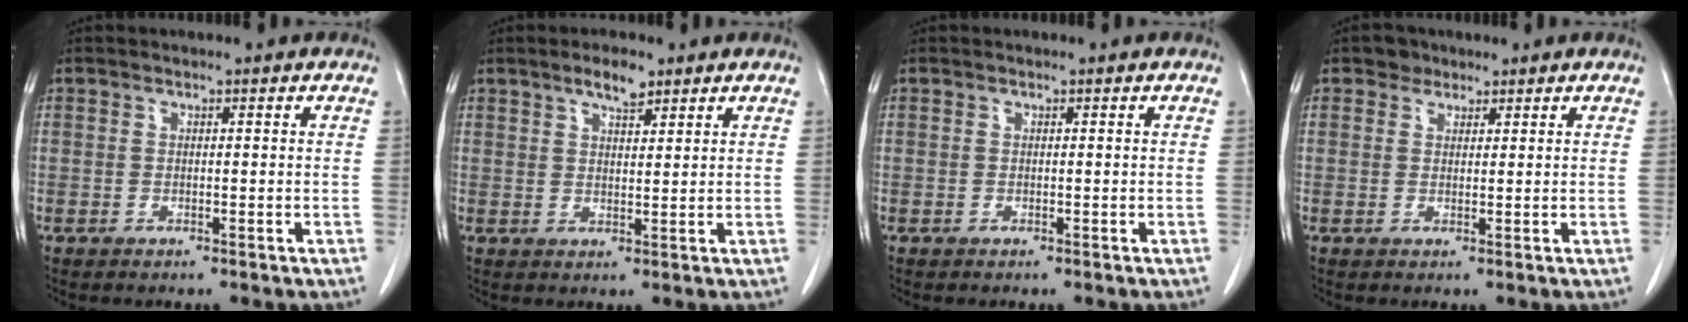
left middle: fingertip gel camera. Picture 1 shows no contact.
{"total": 3.6, "force": [2.6, 1.0, 2.3], "torque": [-0.043, 0.002, 0.044]}
{"total": 0.0}
{"total": 2.0, "force": [1.4, 1.4, 0.1], "torque": [0.000, 0.003, 0.018]}